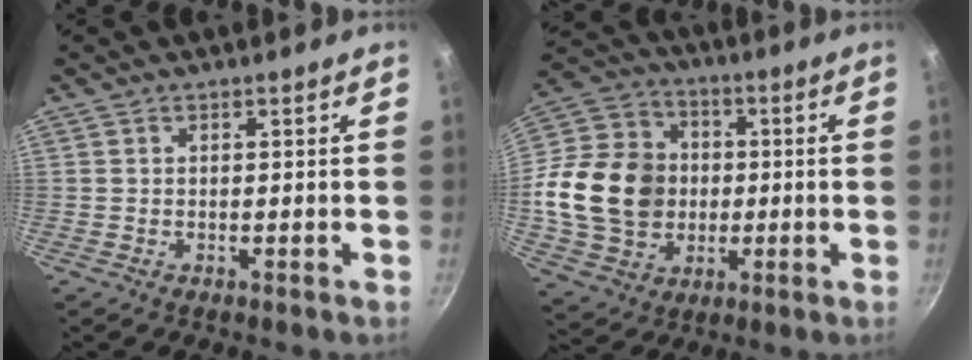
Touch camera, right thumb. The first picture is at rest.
{"total": 20.7, "force": [-0.9, 17.1, 11.6], "torque": [-0.203, 0.028, -0.011]}